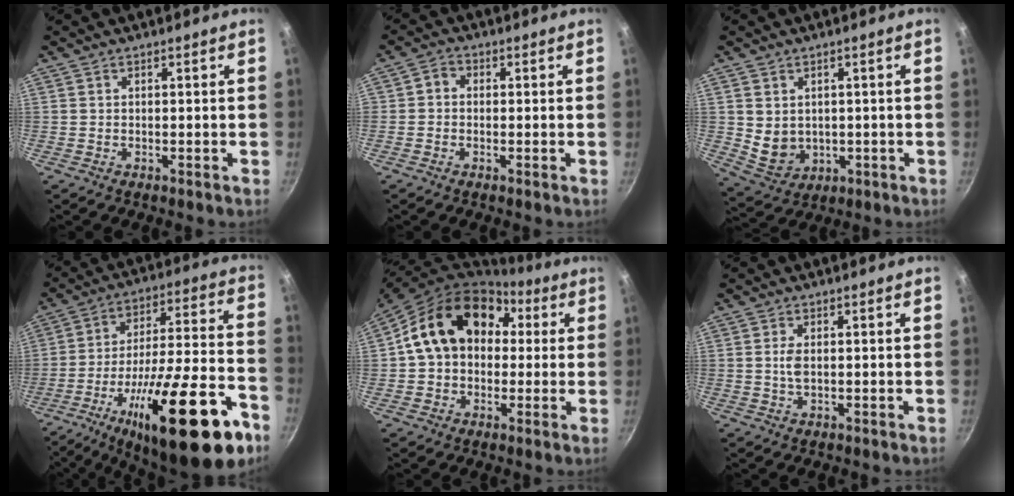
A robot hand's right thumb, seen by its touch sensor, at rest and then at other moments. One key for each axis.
{"total": 2.4, "fx": 0.0, "fy": 2.0, "fz": 1.3, "tx": -0.024, "ty": 0.009, "tz": -0.013}
{"total": 6.5, "fx": 0.5, "fy": 5.5, "fz": 3.5, "tx": -0.047, "ty": -0.010, "tz": 0.031}
{"total": 29.8, "fx": -14.9, "fy": 8.8, "fz": 24.3, "tx": -0.345, "ty": 0.059, "tz": -0.230}
{"total": 18.0, "fx": 3.5, "fy": 13.8, "fz": 11.1, "tx": -0.159, "ty": 0.042, "tz": 0.047}
{"total": 2.3, "fx": 0.2, "fy": 1.1, "fz": 2.1, "tx": -0.043, "ty": -0.001, "tz": 0.004}